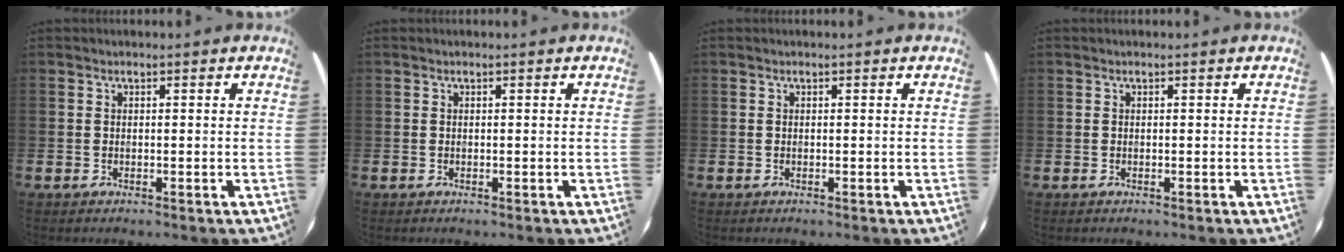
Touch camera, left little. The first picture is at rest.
{"total": 0.0}
{"total": 0.0}
{"total": 0.0}